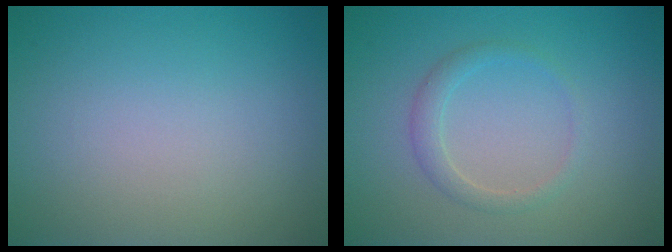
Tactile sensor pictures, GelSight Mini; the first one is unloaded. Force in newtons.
{"total": 1.7, "press": 1.7, "slide": 0.2}